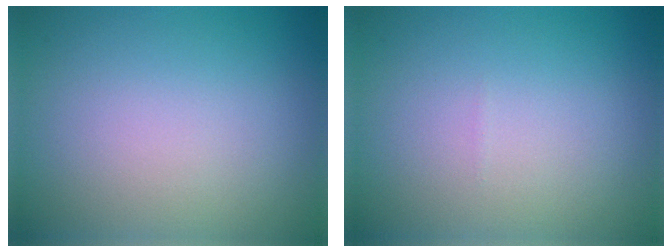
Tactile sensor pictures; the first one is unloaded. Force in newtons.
{"total": 0.0}